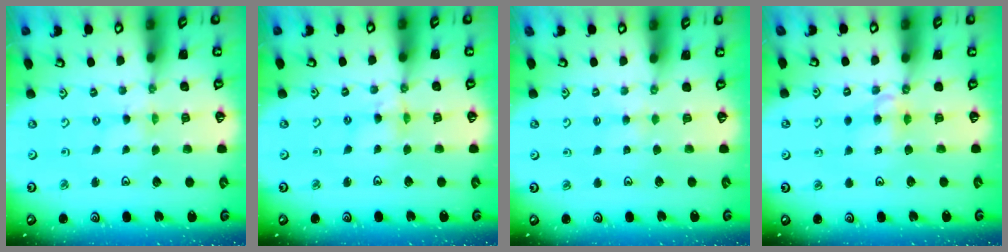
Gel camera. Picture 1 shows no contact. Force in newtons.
{"total": 4.0, "press": 3.9, "slide": 0.4}
{"total": 2.9, "press": 2.8, "slide": 0.5}
{"total": 5.9, "press": 5.9, "slide": 0.4}